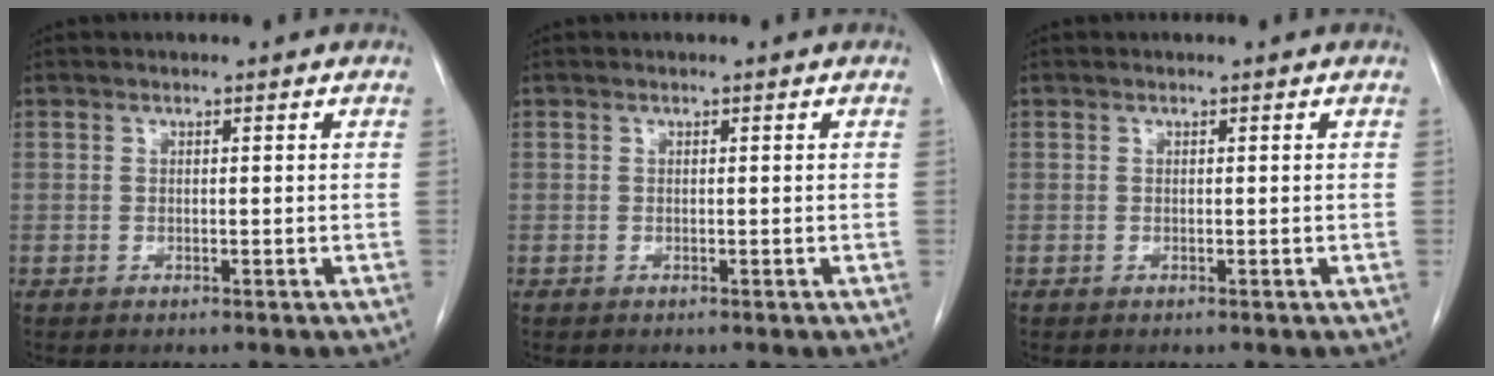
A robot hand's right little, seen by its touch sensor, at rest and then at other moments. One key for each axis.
{"total": 0.0}
{"total": 0.0}